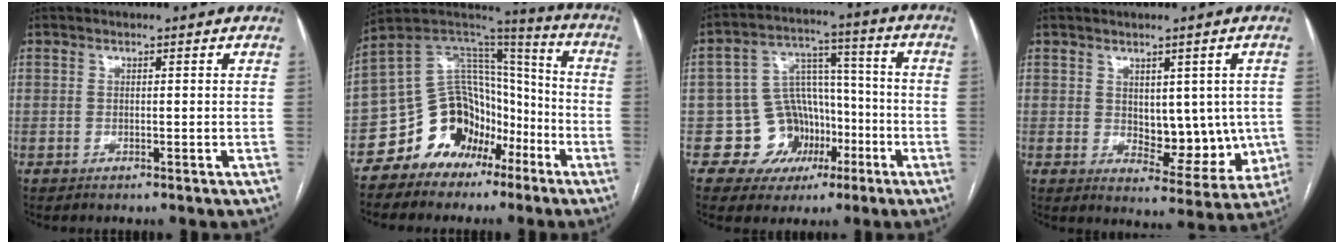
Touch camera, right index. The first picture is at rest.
{"total": 14.2, "force": [-7.7, 10.1, 6.3], "torque": [-0.118, 0.071, -0.131]}
{"total": 10.1, "force": [-3.7, 9.0, 2.8], "torque": [-0.031, 0.042, -0.049]}
{"total": 8.6, "force": [0.2, 5.0, 7.1], "torque": [-0.073, -0.001, 0.018]}